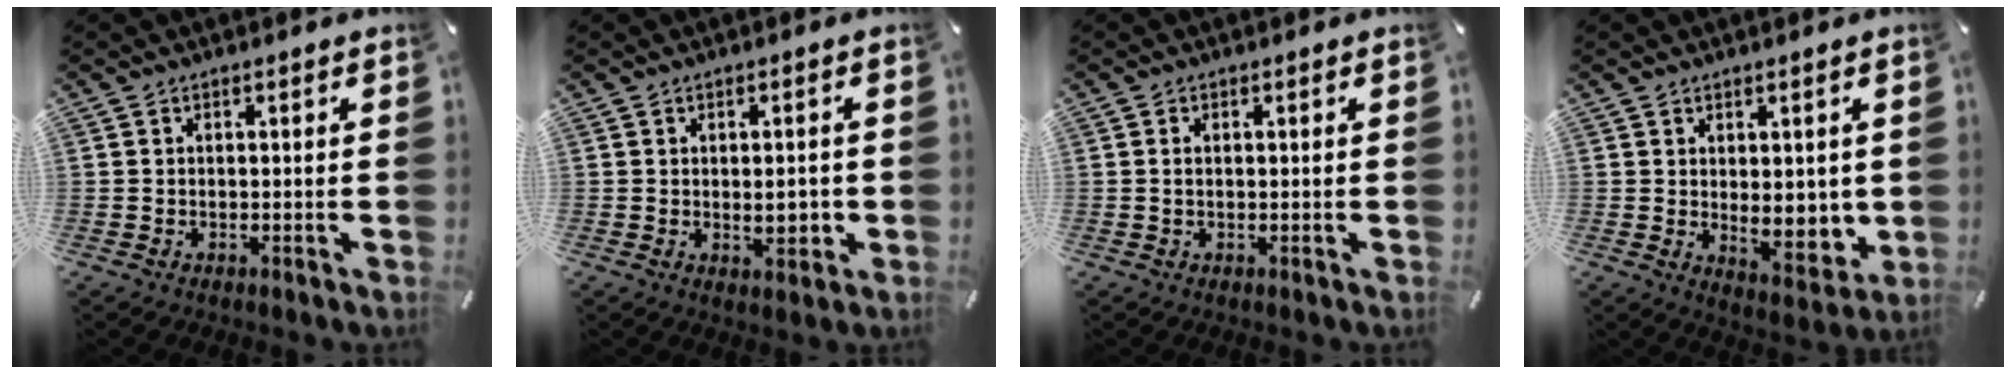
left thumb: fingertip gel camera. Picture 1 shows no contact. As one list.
[{"total": 4.2, "force": [-0.2, 2.3, 3.6], "torque": [-0.047, -0.002, -0.006]}, {"total": 1.0, "force": [0.1, 0.5, 0.9], "torque": [-0.018, 0.002, -0.001]}, {"total": 6.7, "force": [1.1, 4.4, 4.9], "torque": [-0.048, -0.008, 0.023]}]